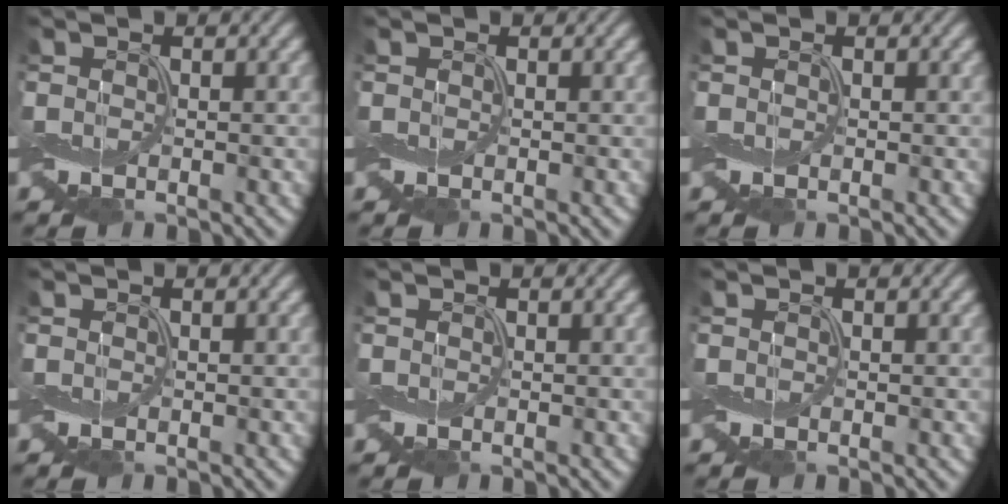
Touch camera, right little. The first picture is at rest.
{"total": 0.0}
{"total": 0.0}
{"total": 0.0}
{"total": 0.0}
{"total": 0.0}